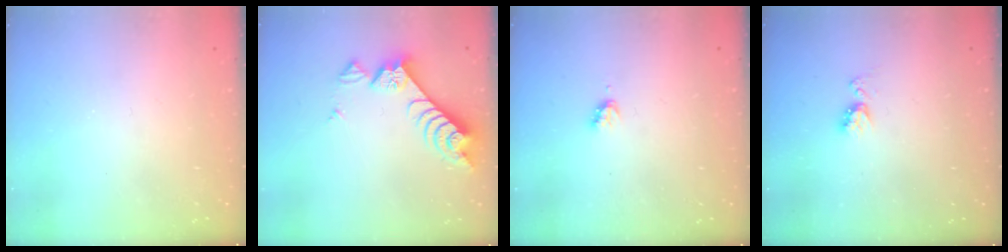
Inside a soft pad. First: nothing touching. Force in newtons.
{"total": 7.6, "press": 7.6, "slide": 0.5}
{"total": 3.2, "press": 3.2, "slide": 0.4}
{"total": 5.4, "press": 5.3, "slide": 0.7}